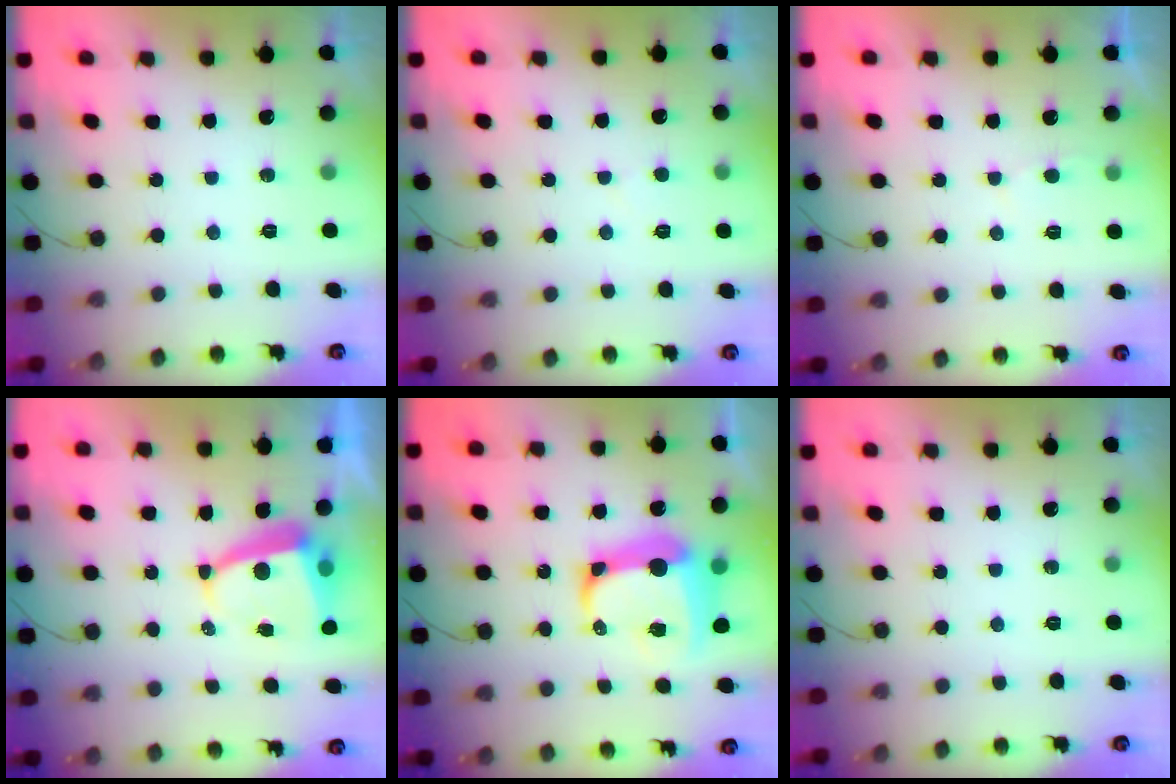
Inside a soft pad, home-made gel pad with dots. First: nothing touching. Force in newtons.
{"total": 3.0, "press": 3.0, "slide": 0.3}
{"total": 1.9, "press": 1.9, "slide": 0.3}
{"total": 5.8, "press": 5.7, "slide": 0.6}
{"total": 14.4, "press": 14.3, "slide": 1.9}
{"total": 0.0}